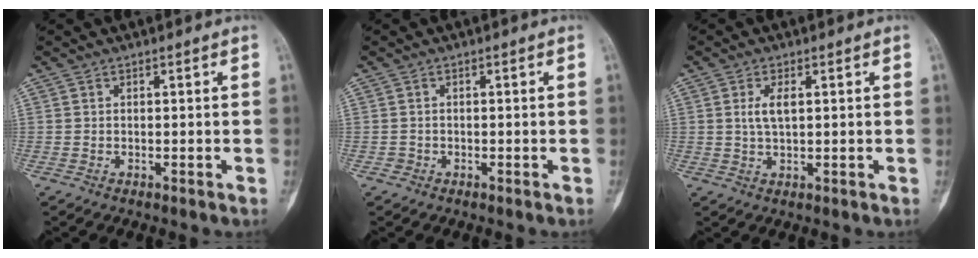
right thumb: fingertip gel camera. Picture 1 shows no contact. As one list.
[{"total": 0.8, "force": [-0.4, 0.7, 0.0], "torque": [0.003, 0.005, -0.010]}, {"total": 3.5, "force": [0.8, 1.4, 3.0], "torque": [-0.063, 0.000, 0.017]}]